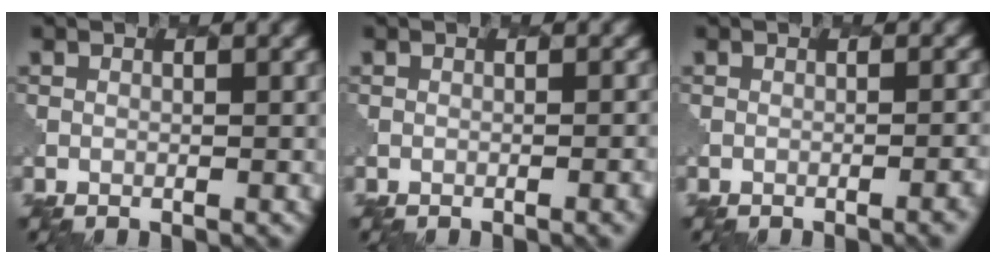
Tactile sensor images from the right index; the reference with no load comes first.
{"total": 2.3, "force": [-0.9, 0.8, 2.0], "torque": [-0.003, 0.006, -0.007]}
{"total": 2.5, "force": [-1.1, 0.8, 2.1], "torque": [-0.006, 0.007, -0.014]}